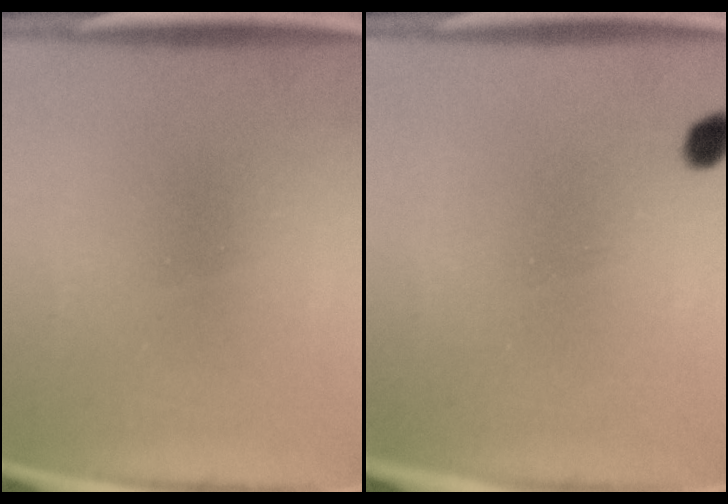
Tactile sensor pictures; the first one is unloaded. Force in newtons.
{"total": 2.0}